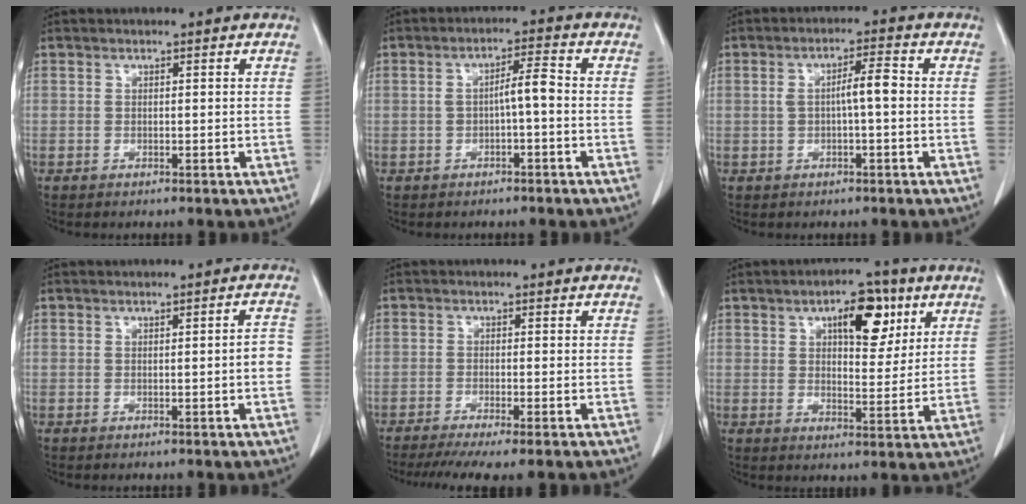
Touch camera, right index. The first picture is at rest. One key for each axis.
{"total": 3.8, "fx": -0.5, "fy": 0.6, "fz": 3.7, "tx": -0.060, "ty": 0.015, "tz": -0.002}
{"total": 4.2, "fx": 0.0, "fy": 0.7, "fz": 4.1, "tx": -0.072, "ty": 0.014, "tz": 0.004}
{"total": 2.1, "fx": -0.4, "fy": 0.2, "fz": 2.1, "tx": -0.023, "ty": 0.001, "tz": -0.005}
{"total": 7.9, "fx": -6.2, "fy": 0.3, "fz": 4.8, "tx": -0.069, "ty": -0.014, "tz": -0.096}
{"total": 8.9, "fx": 4.2, "fy": 3.7, "fz": 6.9, "tx": -0.099, "ty": 0.009, "tz": 0.064}